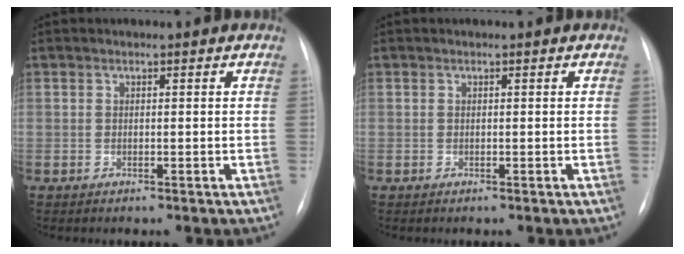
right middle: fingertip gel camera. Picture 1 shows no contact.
{"total": 0.0}